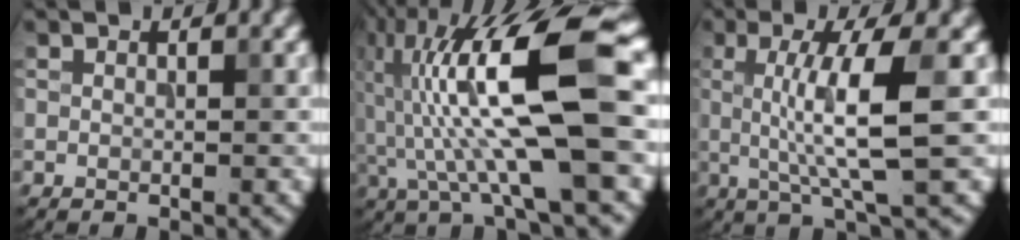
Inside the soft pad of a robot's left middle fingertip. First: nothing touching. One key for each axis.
{"total": 12.8, "fx": -0.2, "fy": 2.9, "fz": 12.5, "tx": -0.238, "ty": 0.028, "tz": -0.005}
{"total": 6.4, "fx": 0.4, "fy": 1.1, "fz": 6.3, "tx": -0.114, "ty": 0.001, "tz": 0.008}